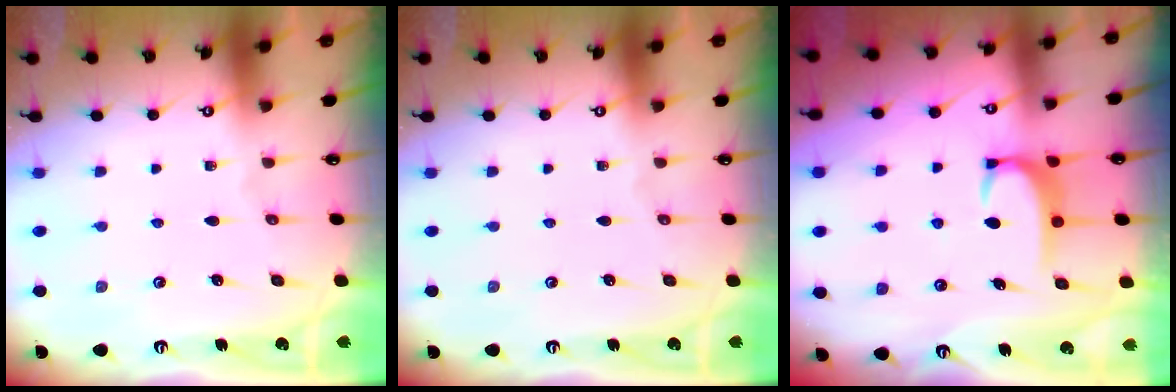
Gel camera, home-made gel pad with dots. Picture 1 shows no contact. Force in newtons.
{"total": 0.0}
{"total": 3.3, "press": 3.3, "slide": 0.4}